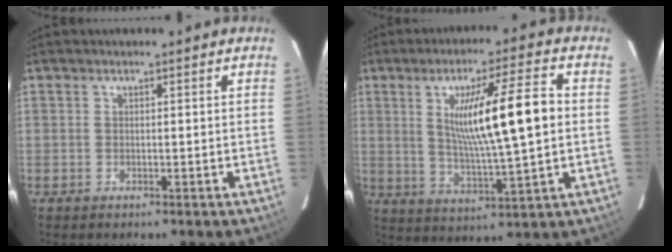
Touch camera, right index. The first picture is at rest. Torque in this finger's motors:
{"motor_torque": [1.15, 0.62, 0.66, 0.16]}